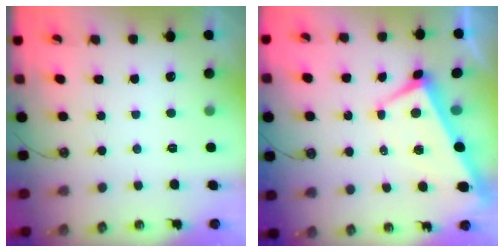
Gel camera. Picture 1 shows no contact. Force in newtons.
{"total": 0.9, "press": 0.1, "slide": 0.9}